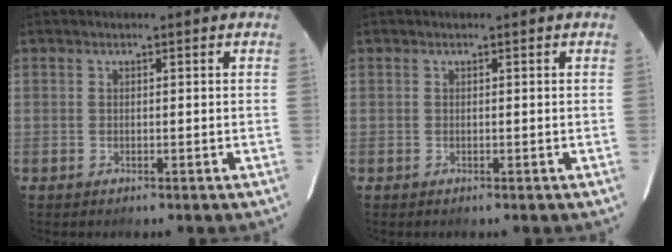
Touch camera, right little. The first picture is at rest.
{"total": 0.0}